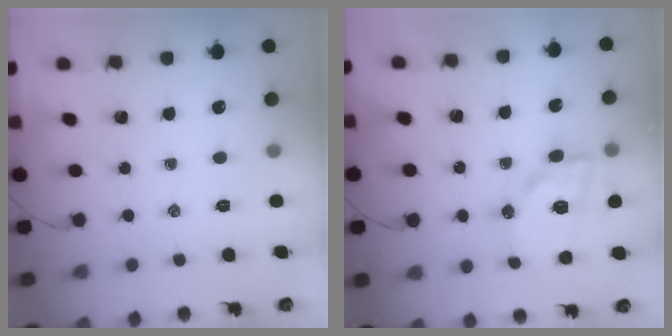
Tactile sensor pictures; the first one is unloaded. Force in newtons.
{"total": 16.5, "press": 16.1, "slide": 3.5}